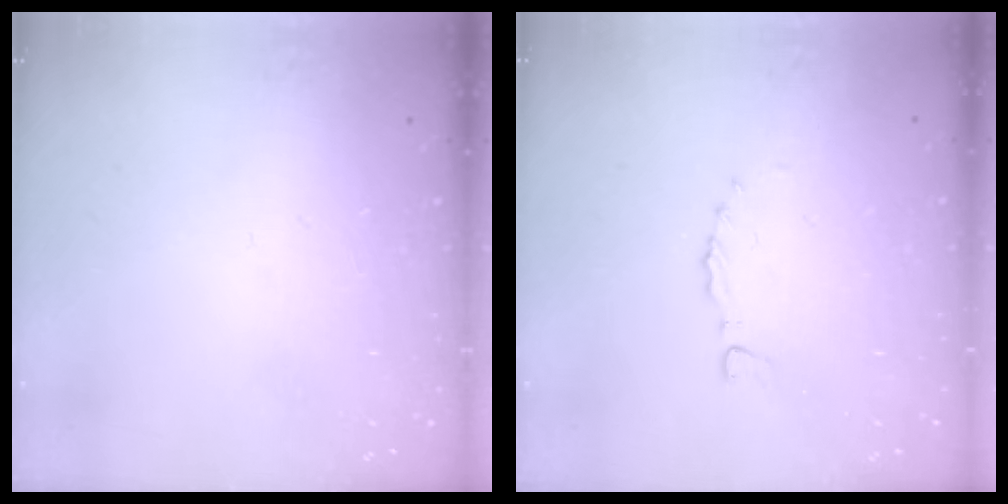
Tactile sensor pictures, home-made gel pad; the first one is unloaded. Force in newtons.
{"total": 0.0}